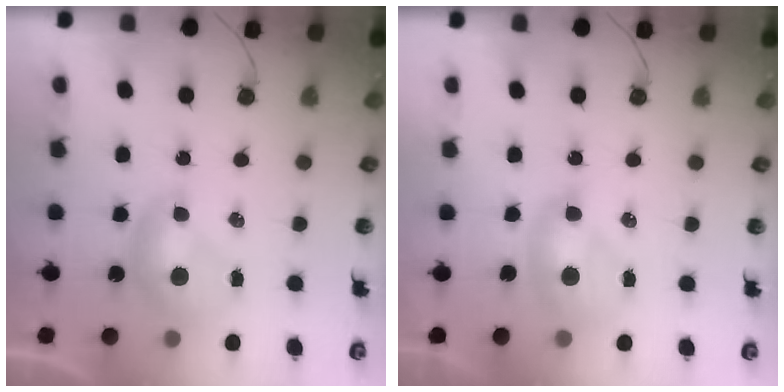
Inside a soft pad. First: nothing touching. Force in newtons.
{"total": 2.0, "press": 2.0, "slide": 0.4}